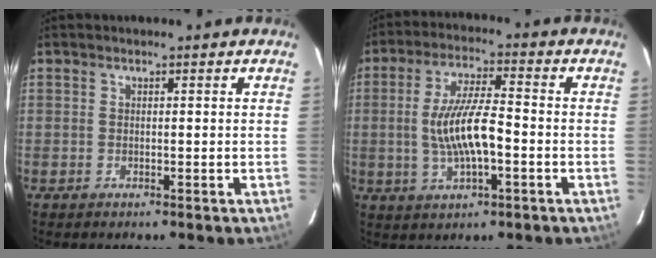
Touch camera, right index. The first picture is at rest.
{"total": 10.2, "force": [-1.8, 2.7, 9.7], "torque": [-0.189, 0.001, -0.029]}